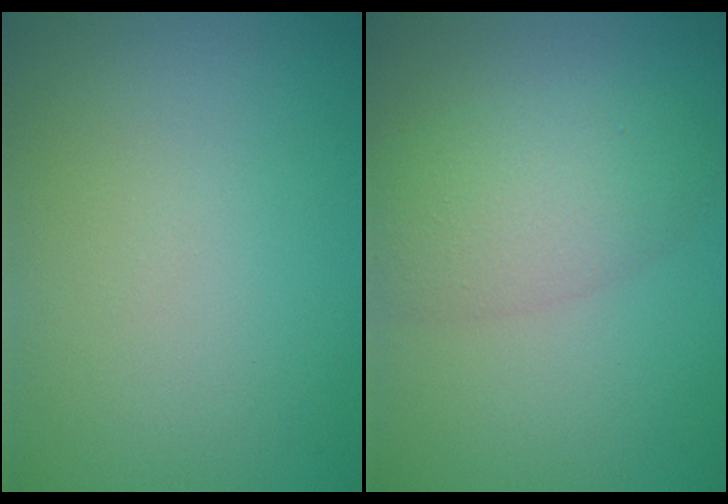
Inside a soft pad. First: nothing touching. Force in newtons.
{"total": 4.5, "press": 4.5, "slide": 0.2}